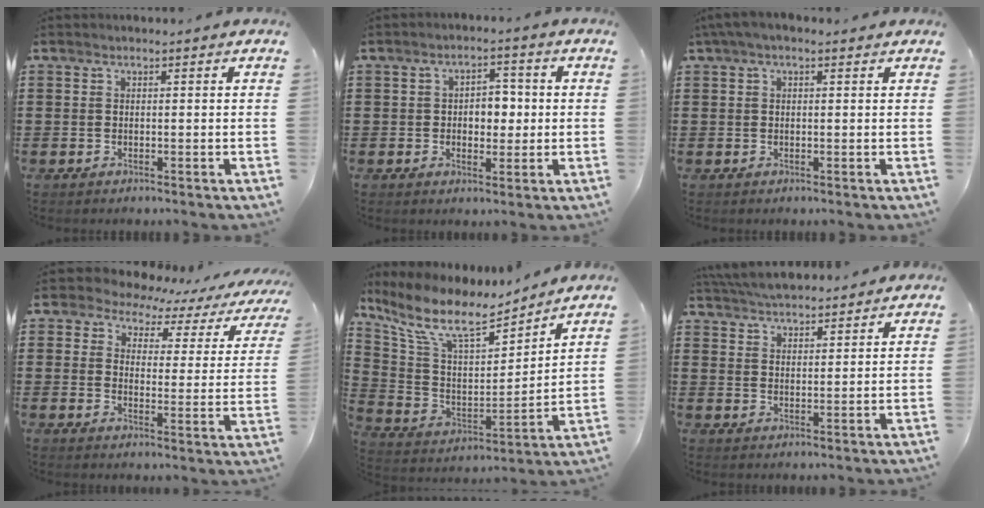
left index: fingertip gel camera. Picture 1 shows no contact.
{"total": 4.6, "force": [-0.2, 3.1, 3.5], "torque": [-0.060, 0.005, -0.013]}
{"total": 1.7, "force": [0.5, 0.7, 1.5], "torque": [-0.028, 0.006, 0.009]}
{"total": 4.7, "force": [3.9, 2.4, 1.2], "torque": [-0.042, -0.022, 0.062]}
{"total": 10.9, "force": [8.3, 3.5, 6.1], "torque": [-0.153, -0.043, 0.142]}
{"total": 4.8, "force": [4.7, 0.4, 0.8], "torque": [-0.029, -0.012, 0.089]}